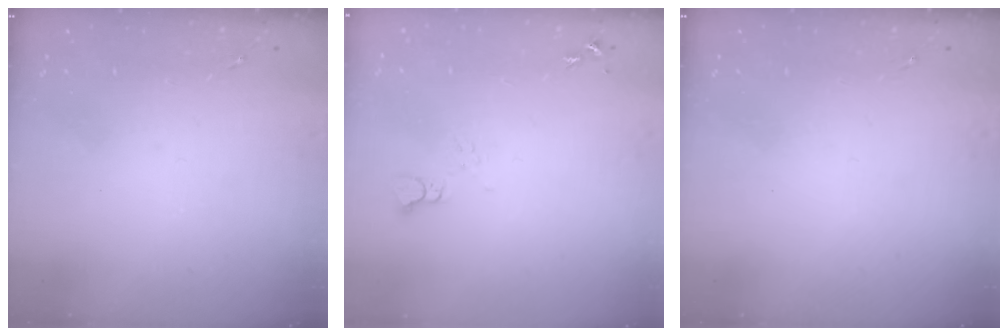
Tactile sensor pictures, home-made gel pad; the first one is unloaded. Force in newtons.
{"total": 3.5, "press": 3.5, "slide": 0.4}
{"total": 0.0}